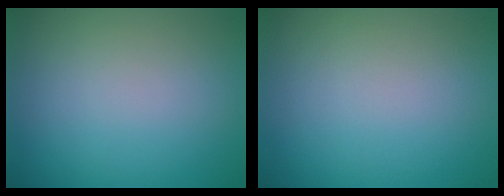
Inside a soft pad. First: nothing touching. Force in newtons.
{"total": 0.0}